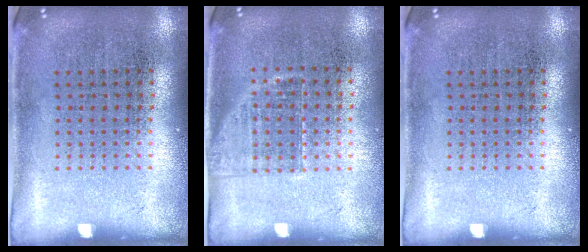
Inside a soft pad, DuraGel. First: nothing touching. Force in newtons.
{"total": 1.2, "press": 1.0, "slide": 0.7}
{"total": 0.0}